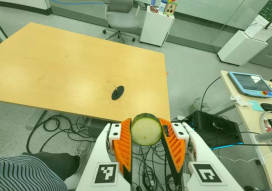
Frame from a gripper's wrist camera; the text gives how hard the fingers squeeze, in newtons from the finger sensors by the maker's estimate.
{"total": 11.5, "left": 10.8, "right": 12.2}